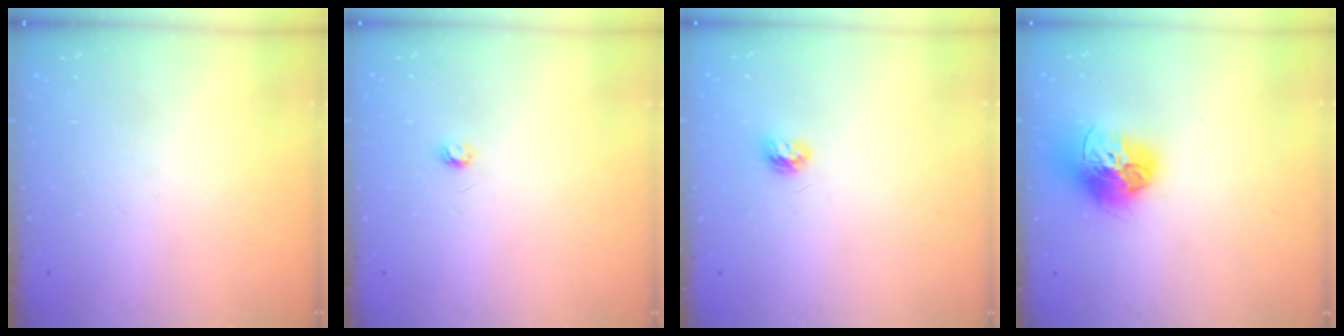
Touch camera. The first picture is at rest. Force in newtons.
{"total": 2.9, "press": 2.9, "slide": 0.3}
{"total": 3.9, "press": 3.8, "slide": 0.5}
{"total": 16.0, "press": 15.9, "slide": 1.7}